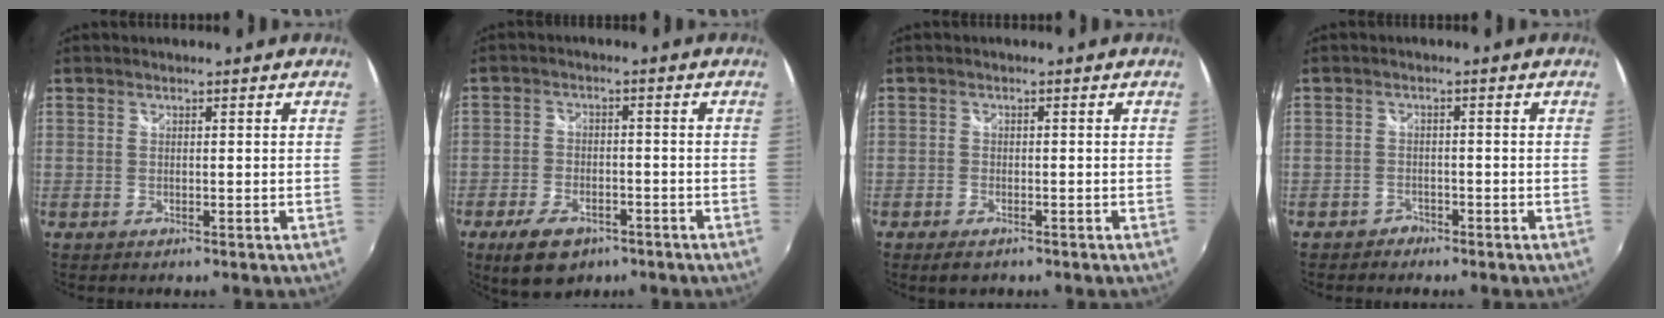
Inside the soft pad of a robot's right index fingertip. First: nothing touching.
{"total": 9.4, "force": [-6.0, 5.1, 5.1], "torque": [-0.124, -0.008, -0.098]}
{"total": 3.0, "force": [-2.1, 1.5, 1.5], "torque": [-0.037, -0.008, -0.038]}
{"total": 2.6, "force": [-2.0, 1.7, 0.0], "torque": [-0.009, 0.006, -0.037]}